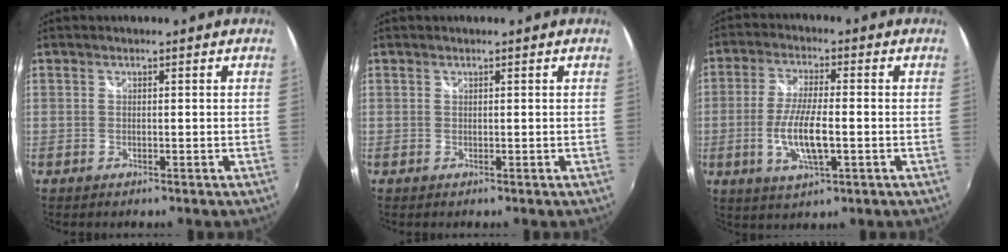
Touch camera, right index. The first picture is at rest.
{"total": 0.0}
{"total": 9.4, "force": [-2.2, 2.7, 8.8], "torque": [-0.176, -0.009, -0.039]}